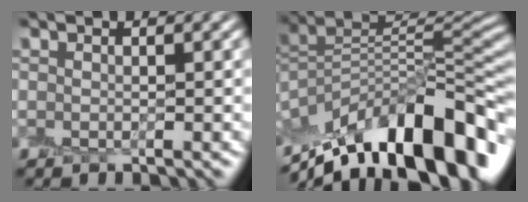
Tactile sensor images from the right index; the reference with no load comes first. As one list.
[{"total": 14.7, "force": [-8.9, 5.5, 10.4], "torque": [-0.171, 0.033, -0.158]}]